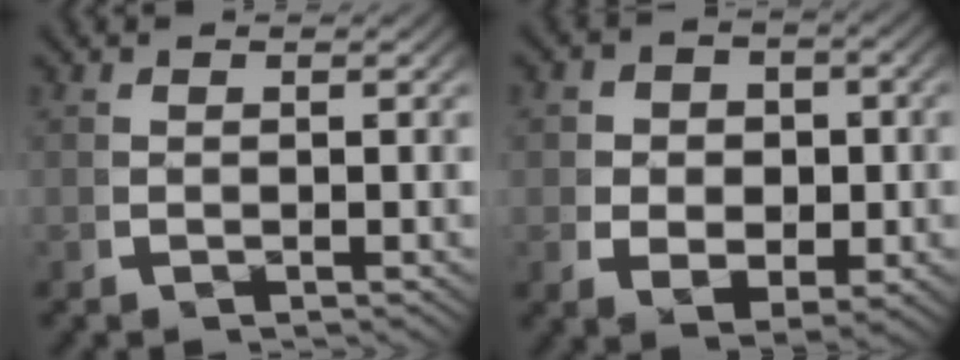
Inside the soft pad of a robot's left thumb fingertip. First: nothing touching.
{"total": 5.3, "force": [-0.5, 4.1, 3.4], "torque": [-0.050, -0.019, -0.004]}